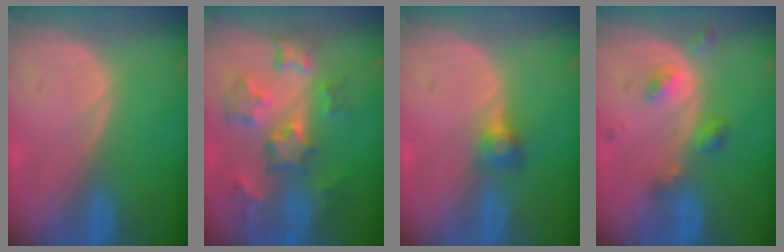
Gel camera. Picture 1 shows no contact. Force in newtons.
{"total": 8.8, "press": 7.8, "slide": 4.2}
{"total": 2.6, "press": 2.5, "slide": 0.7}
{"total": 4.6, "press": 4.1, "slide": 2.1}